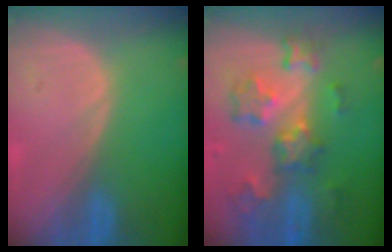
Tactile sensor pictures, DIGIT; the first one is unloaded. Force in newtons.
{"total": 9.2, "press": 8.1, "slide": 4.5}